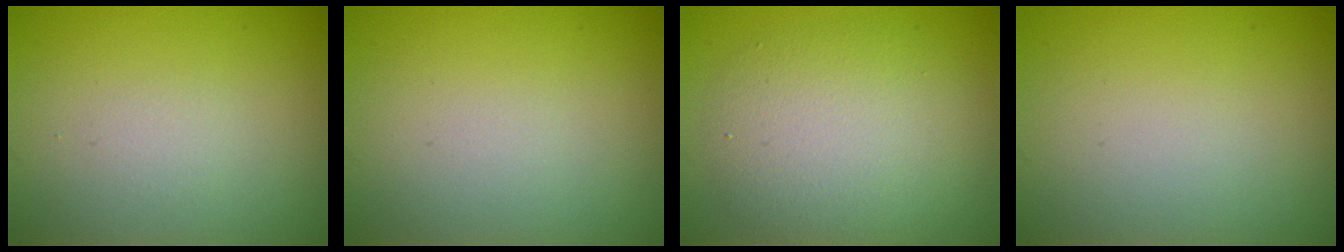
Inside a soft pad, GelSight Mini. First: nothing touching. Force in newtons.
{"total": 0.0}
{"total": 5.9, "press": 5.8, "slide": 0.4}
{"total": 1.6, "press": 1.6, "slide": 0.0}